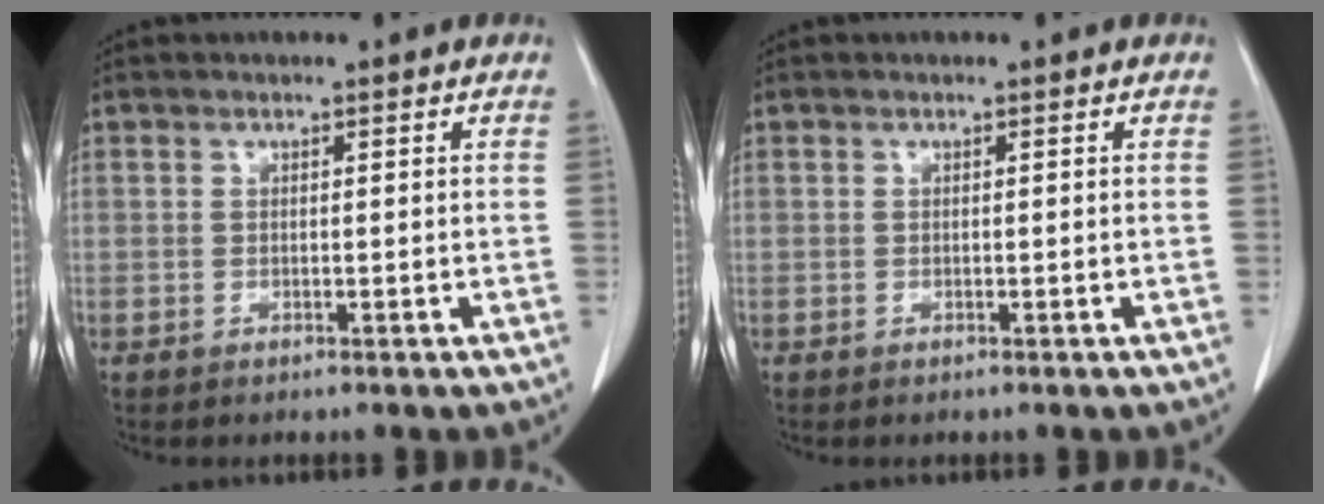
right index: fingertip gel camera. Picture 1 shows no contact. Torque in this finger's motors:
{"motor_torque": [0.00, 0.00, 0.00, 0.00]}